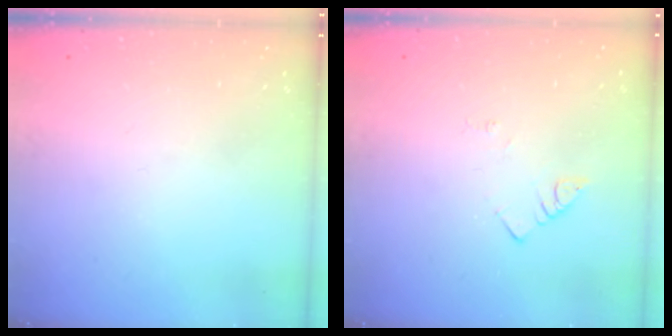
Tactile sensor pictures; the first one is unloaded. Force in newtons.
{"total": 1.7, "press": 1.7, "slide": 0.3}